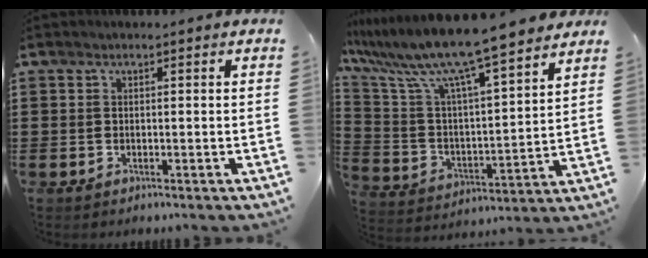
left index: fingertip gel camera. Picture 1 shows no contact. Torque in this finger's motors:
{"motor_torque": [2.14, 0.00, 0.75, 0.21]}